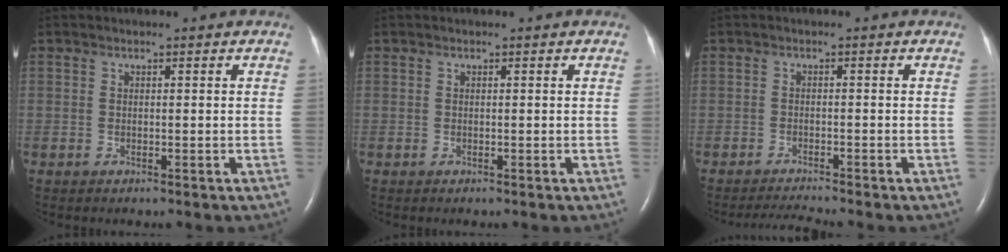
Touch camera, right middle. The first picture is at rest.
{"total": 0.0}
{"total": 3.0, "force": [-2.7, -1.2, 0.3], "torque": [-0.019, -0.020, -0.049]}